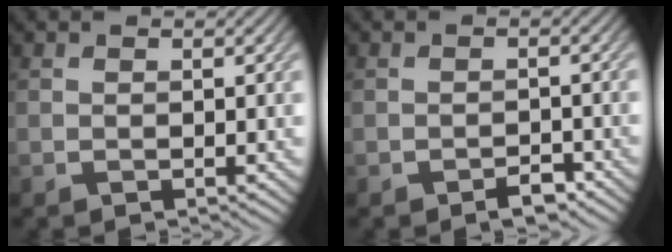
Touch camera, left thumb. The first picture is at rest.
{"total": 2.1, "force": [-1.5, 0.8, 1.1], "torque": [-0.012, 0.002, -0.026]}